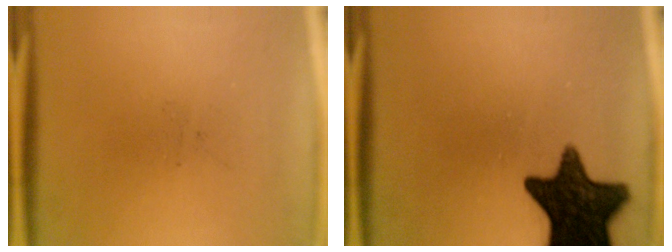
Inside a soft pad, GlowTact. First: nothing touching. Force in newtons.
{"total": 15.4}